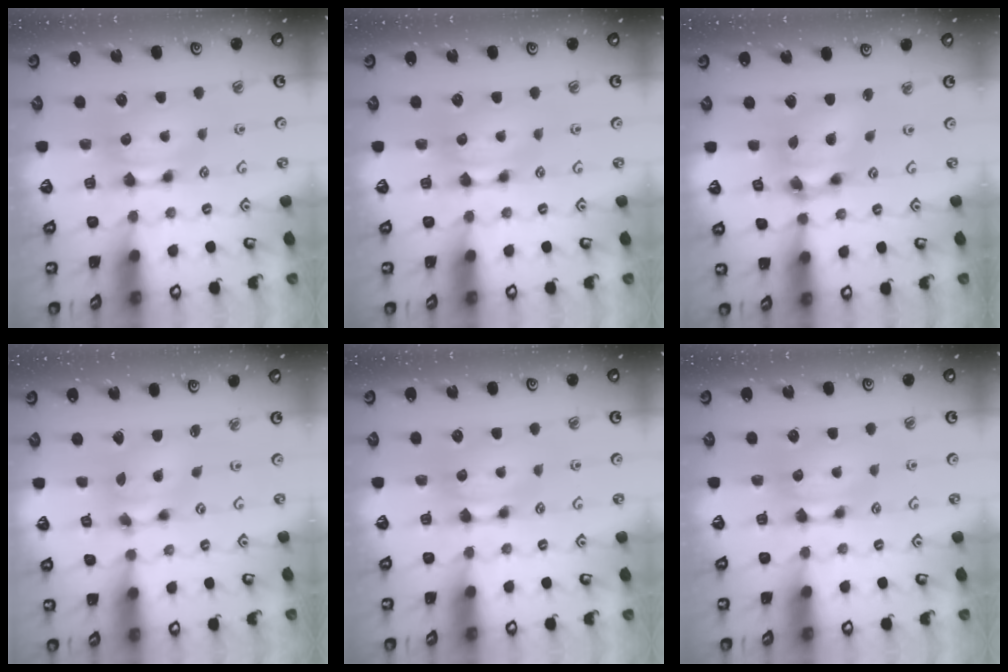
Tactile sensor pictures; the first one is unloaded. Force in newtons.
{"total": 0.0}
{"total": 7.0, "press": 6.6, "slide": 2.3}
{"total": 3.6, "press": 3.2, "slide": 1.4}
{"total": 0.0}
{"total": 0.0}